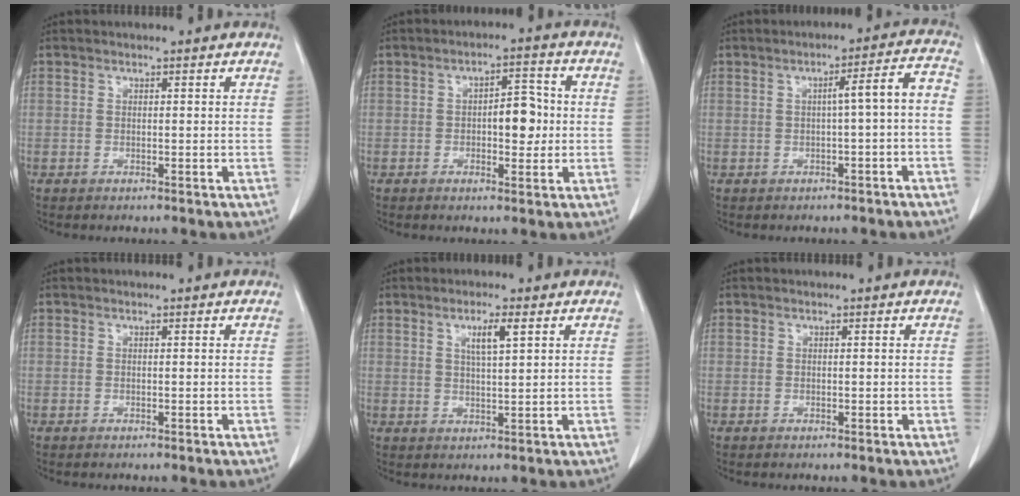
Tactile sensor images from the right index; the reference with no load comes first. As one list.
[{"total": 5.5, "force": [0.0, 2.6, 4.9], "torque": [-0.063, 0.014, 0.003]}, {"total": 5.2, "force": [-1.0, 0.2, 5.1], "torque": [-0.068, 0.020, -0.012]}, {"total": 0.0}, {"total": 3.8, "force": [1.7, 0.3, 3.4], "torque": [-0.060, -0.002, 0.030]}, {"total": 0.0}]